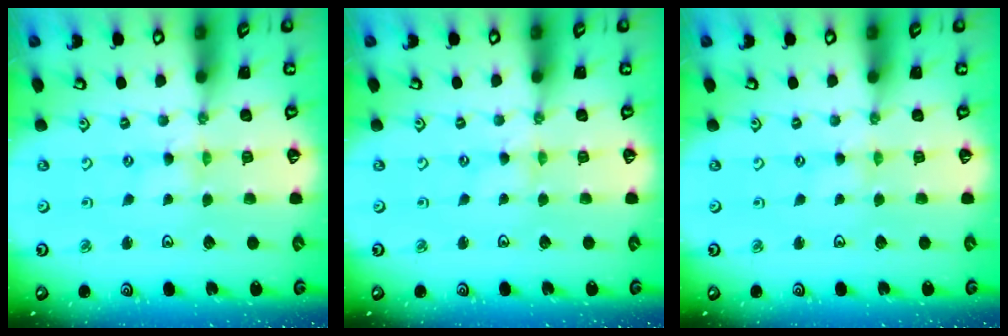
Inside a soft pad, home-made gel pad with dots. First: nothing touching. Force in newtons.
{"total": 0.6, "press": 0.6, "slide": 0.1}
{"total": 1.3, "press": 1.2, "slide": 0.3}